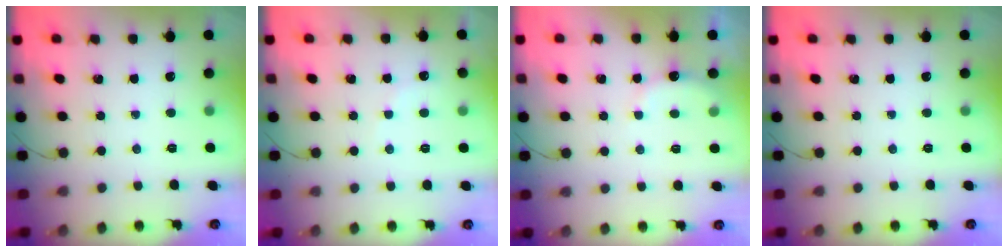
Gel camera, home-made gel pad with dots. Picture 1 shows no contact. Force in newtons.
{"total": 5.0, "press": 4.9, "slide": 1.0}
{"total": 5.4, "press": 5.2, "slide": 1.5}
{"total": 0.0}